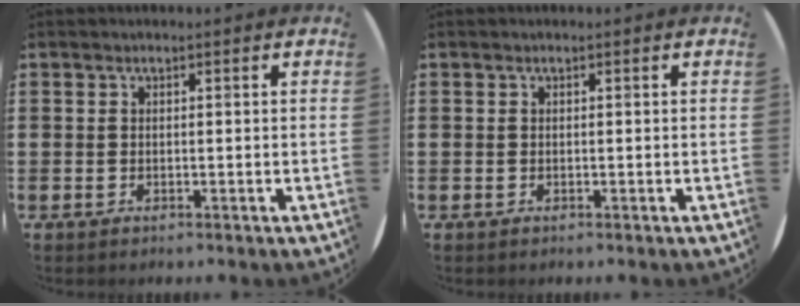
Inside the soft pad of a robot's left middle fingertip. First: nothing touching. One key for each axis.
{"total": 0.0}